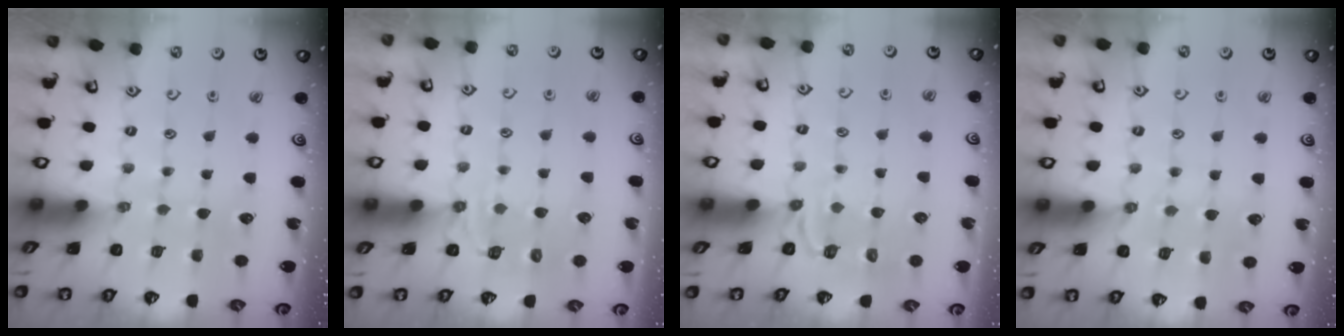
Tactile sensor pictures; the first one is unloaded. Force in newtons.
{"total": 3.7, "press": 3.0, "slide": 2.1}
{"total": 5.3, "press": 4.8, "slide": 2.3}
{"total": 4.8, "press": 4.7, "slide": 0.7}